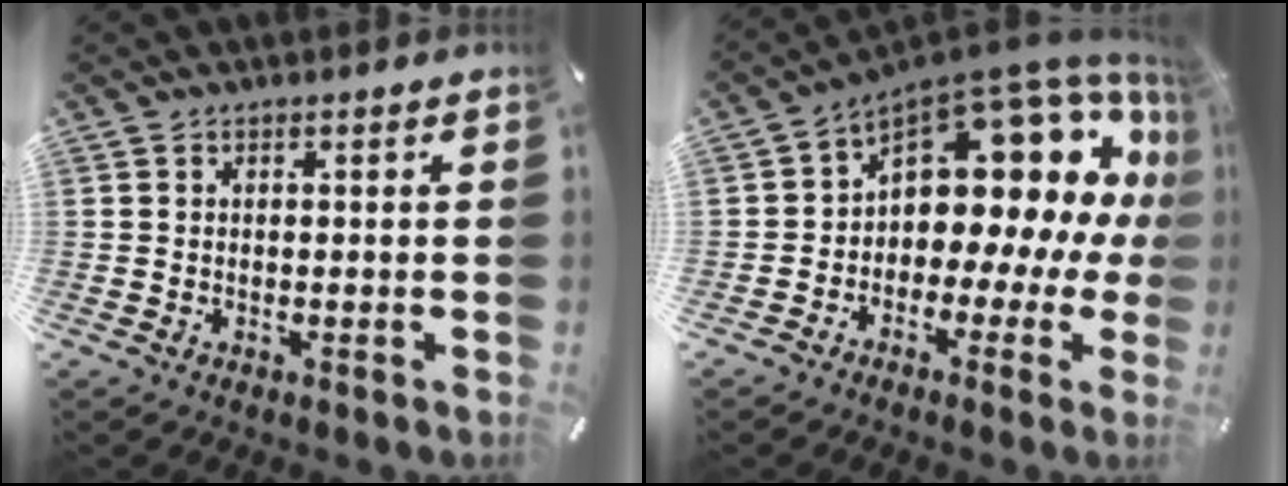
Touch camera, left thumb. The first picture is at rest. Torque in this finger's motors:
{"motor_torque": [0.95, 1.06, 1.19, -0.67, 0.45]}